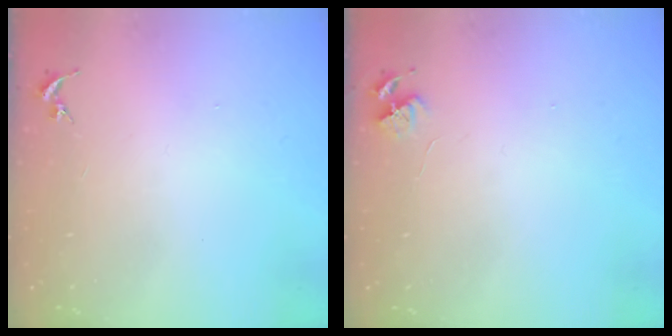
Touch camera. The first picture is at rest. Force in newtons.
{"total": 4.5, "press": 4.4, "slide": 0.6}